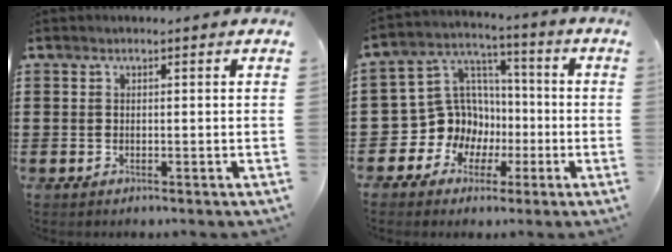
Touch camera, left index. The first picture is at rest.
{"total": 10.2, "force": [-1.3, 9.9, 2.1], "torque": [-0.099, -0.004, -0.016]}